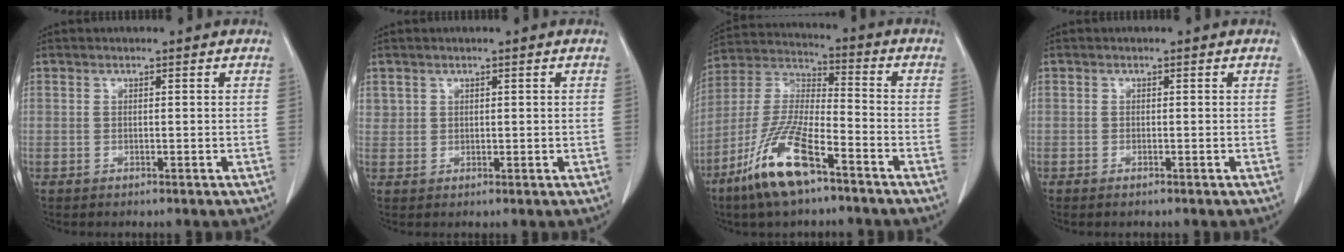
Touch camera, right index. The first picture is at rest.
{"total": 1.5, "force": [0.9, 1.2, 0.1], "torque": [0.011, 0.001, 0.012]}
{"total": 14.0, "force": [-8.3, 2.9, 10.9], "torque": [-0.233, -0.021, -0.156]}
{"total": 0.5, "force": [-0.4, 0.0, 0.4], "torque": [-0.012, -0.002, -0.002]}